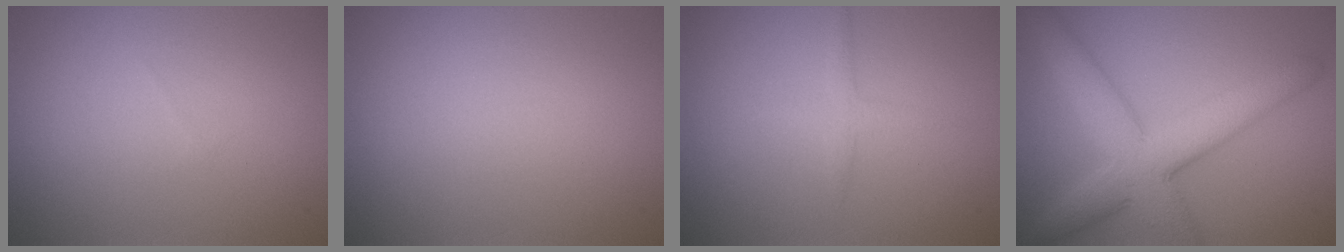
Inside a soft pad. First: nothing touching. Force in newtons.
{"total": 0.0}
{"total": 1.3, "press": 1.3, "slide": 0.0}
{"total": 7.0, "press": 7.0, "slide": 0.1}